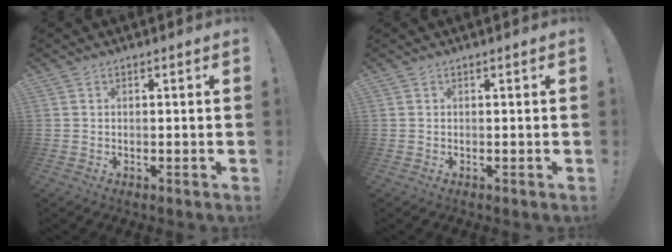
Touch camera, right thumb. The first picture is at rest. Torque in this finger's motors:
{"motor_torque": [0.02, -0.15, -0.16, 0.09, -0.04]}